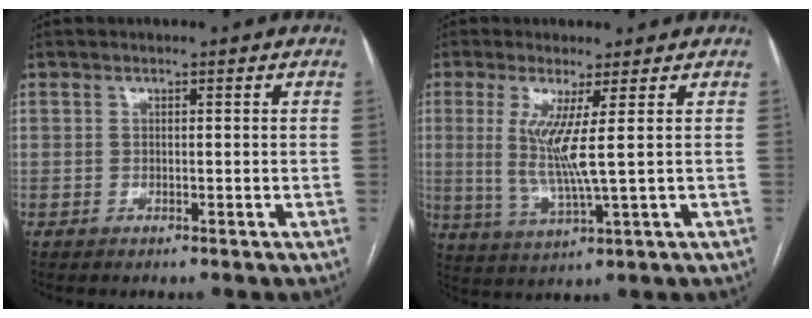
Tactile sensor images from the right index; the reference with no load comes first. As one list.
[{"total": 7.0, "force": [1.2, -0.8, 6.9], "torque": [-0.144, -0.014, 0.028]}]